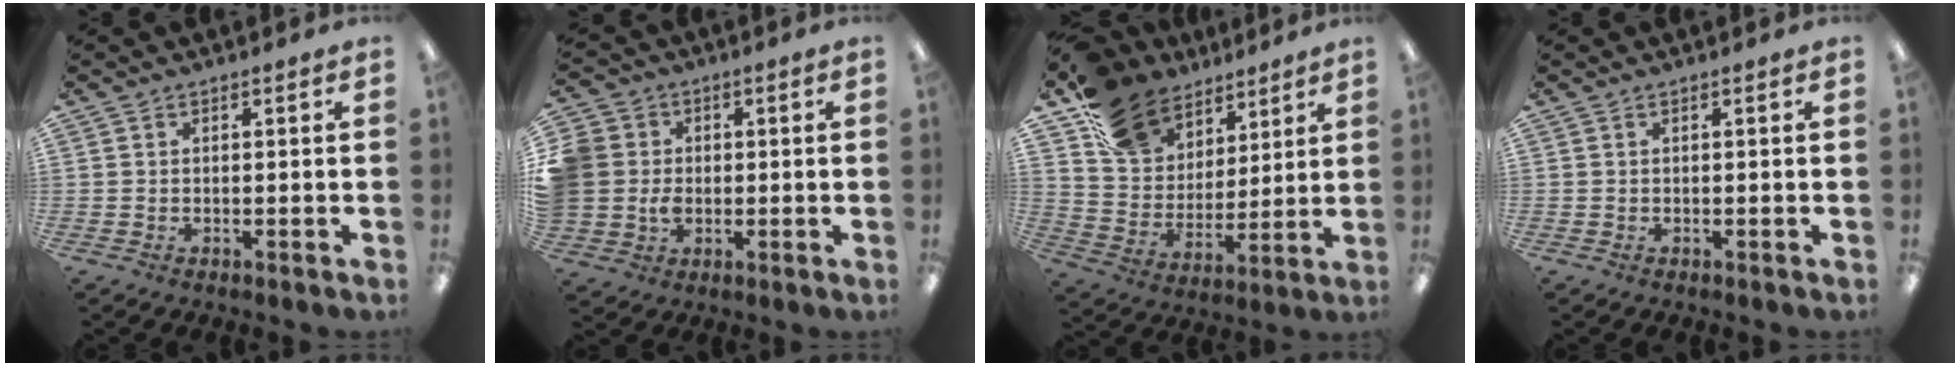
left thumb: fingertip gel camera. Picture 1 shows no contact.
{"total": 8.3, "force": [0.3, 8.0, 2.0], "torque": [-0.065, 0.006, 0.010]}
{"total": 14.8, "force": [10.8, 9.4, 3.9], "torque": [-0.095, -0.066, 0.213]}
{"total": 0.0}